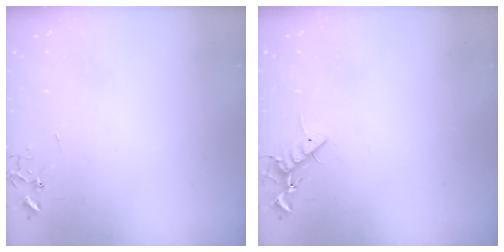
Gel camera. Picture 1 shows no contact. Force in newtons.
{"total": 8.6, "press": 8.5, "slide": 1.3}